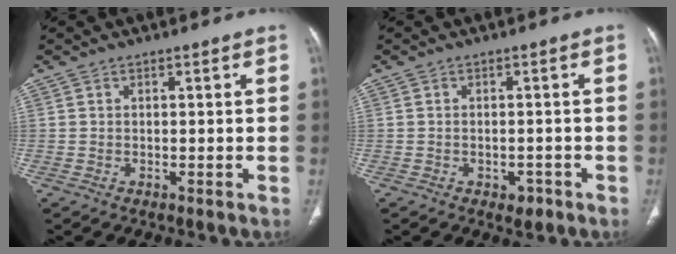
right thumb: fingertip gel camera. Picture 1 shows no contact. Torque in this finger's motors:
{"motor_torque": [-0.20, 0.26, 0.40, 0.05, 0.06]}